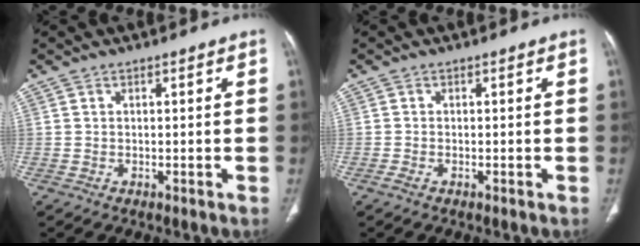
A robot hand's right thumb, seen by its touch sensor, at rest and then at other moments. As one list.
[{"total": 0.8, "force": [-0.5, 0.2, 0.6], "torque": [-0.020, 0.000, -0.013]}]